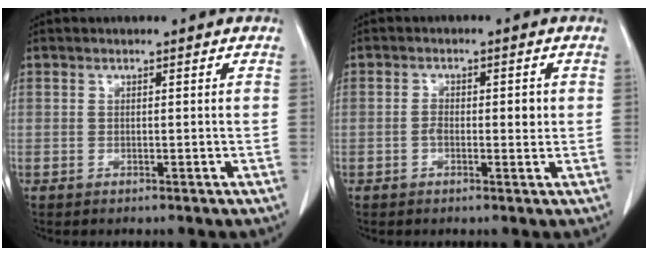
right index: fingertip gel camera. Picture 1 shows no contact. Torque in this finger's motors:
{"motor_torque": [0.14, -0.06, 0.02, 0.02]}